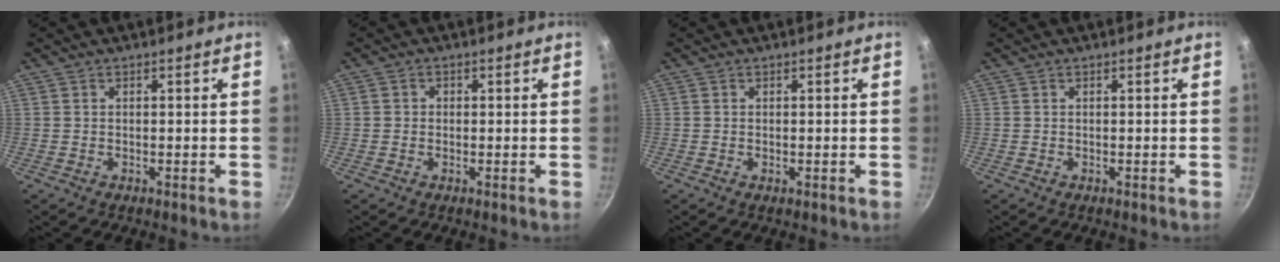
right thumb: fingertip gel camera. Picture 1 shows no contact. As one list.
[{"total": 1.4, "force": [-0.1, 1.3, 0.4], "torque": [-0.003, 0.002, -0.006]}, {"total": 0.0}, {"total": 0.0}]